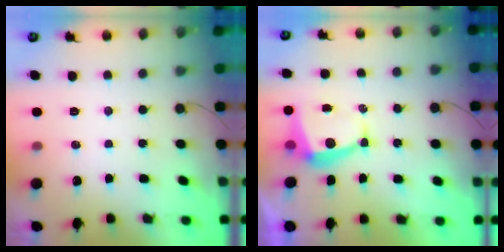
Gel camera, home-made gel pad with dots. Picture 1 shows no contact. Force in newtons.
{"total": 6.0, "press": 5.9, "slide": 0.6}